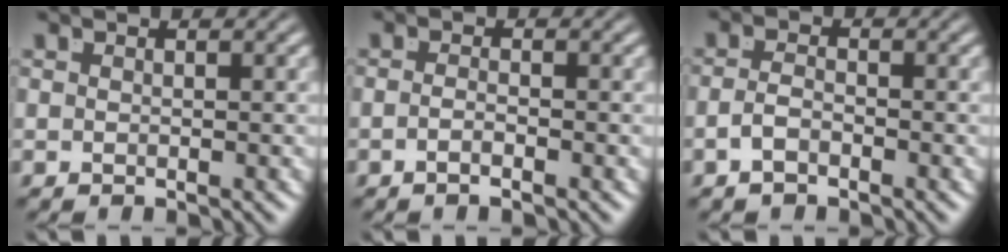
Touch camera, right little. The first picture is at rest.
{"total": 1.6, "force": [-1.3, -0.5, 0.8], "torque": [-0.014, -0.005, -0.022]}
{"total": 1.7, "force": [-1.4, 0.2, 1.0], "torque": [-0.020, -0.012, -0.019]}